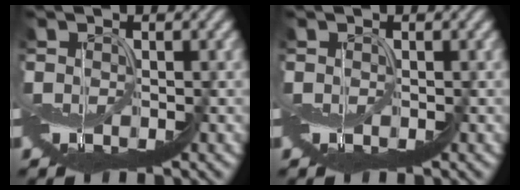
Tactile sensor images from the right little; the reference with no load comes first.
{"total": 0.0}